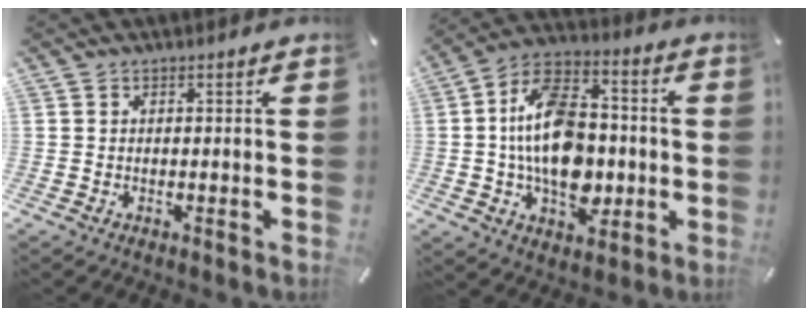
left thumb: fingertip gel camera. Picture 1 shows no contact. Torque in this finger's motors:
{"motor_torque": [2.42, 2.59, 1.30, -0.82, 0.67]}